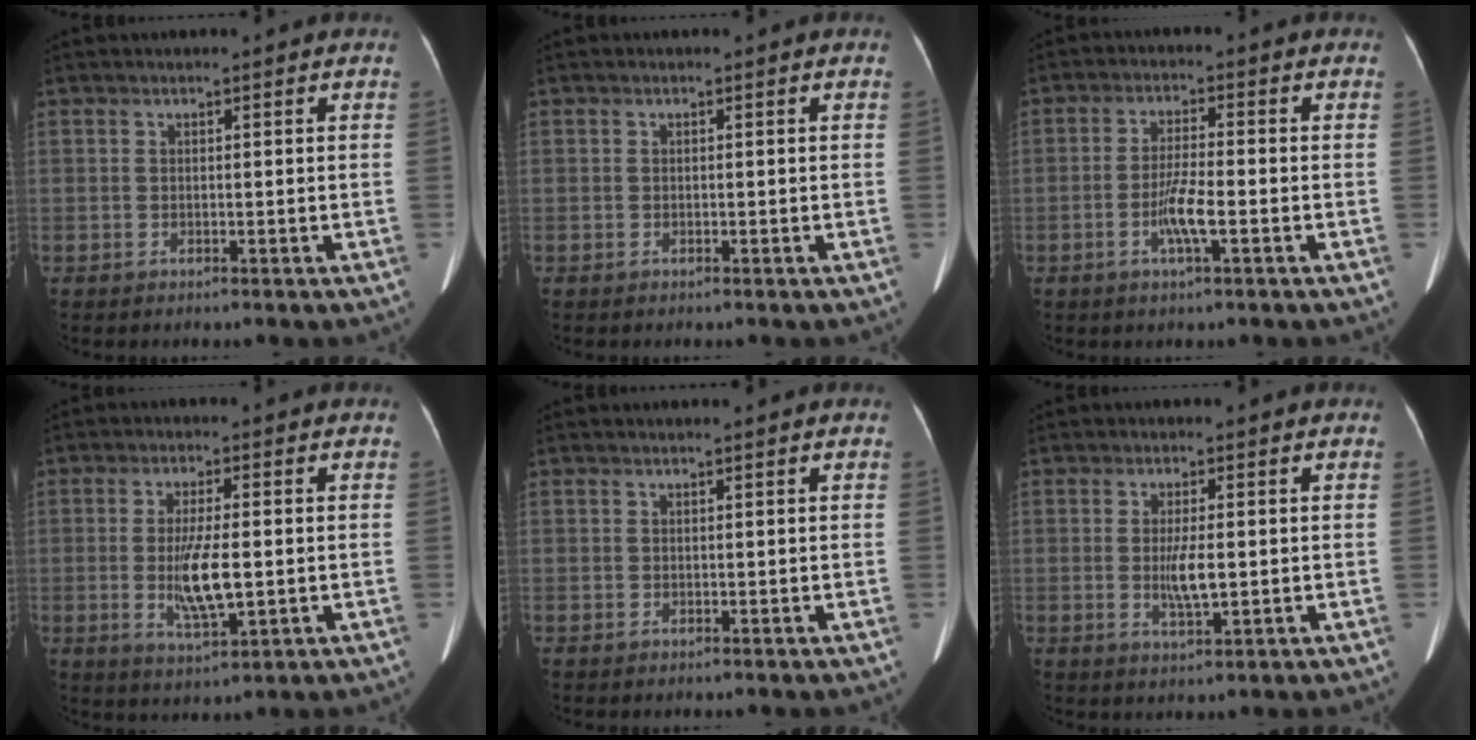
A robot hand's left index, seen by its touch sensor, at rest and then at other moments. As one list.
[{"total": 0.0}, {"total": 4.7, "force": [-1.7, 0.2, 4.4], "torque": [-0.088, -0.008, -0.035]}, {"total": 6.8, "force": [-0.6, 1.3, 6.7], "torque": [-0.130, -0.017, -0.011]}, {"total": 1.4, "force": [1.3, -0.1, 0.6], "torque": [-0.009, 0.015, 0.020]}, {"total": 3.6, "force": [-0.1, 0.6, 3.6], "torque": [-0.067, -0.008, 0.000]}]